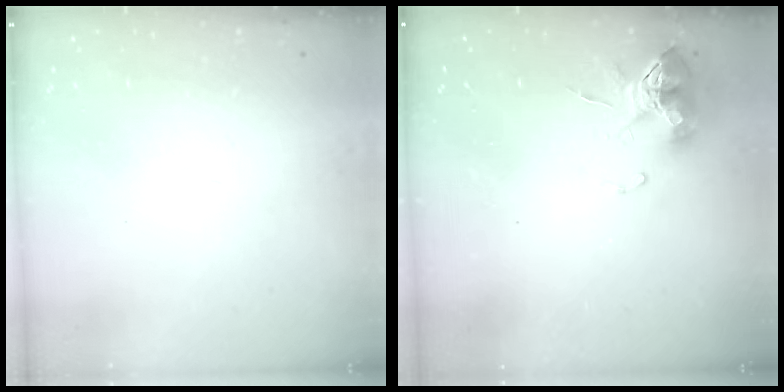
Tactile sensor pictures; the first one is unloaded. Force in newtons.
{"total": 9.9, "press": 9.9, "slide": 0.8}